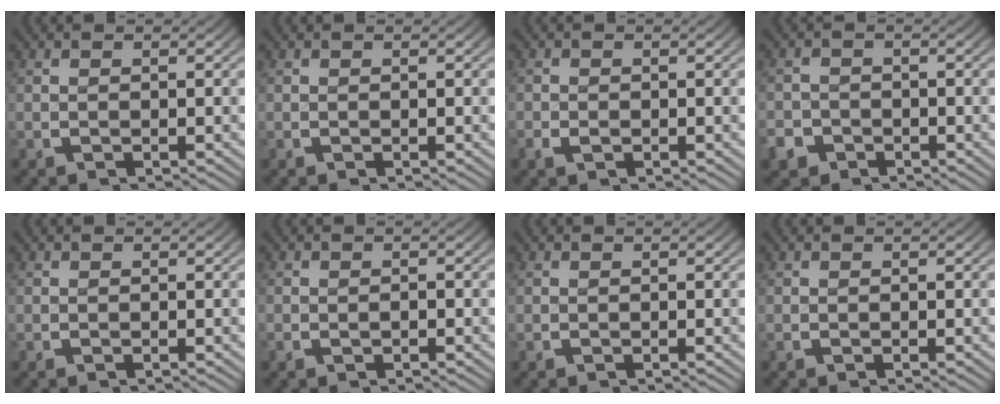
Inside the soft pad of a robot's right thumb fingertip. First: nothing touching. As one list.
[{"total": 0.0}, {"total": 0.9, "force": [-0.6, 0.6, 0.0], "torque": [-0.007, -0.009, -0.011]}, {"total": 3.1, "force": [-2.4, 2.0, -0.4], "torque": [0.001, -0.019, -0.041]}, {"total": 0.0}, {"total": 0.8, "force": [-0.4, 0.7, 0.2], "torque": [-0.008, -0.007, -0.007]}, {"total": 0.0}, {"total": 0.0}]